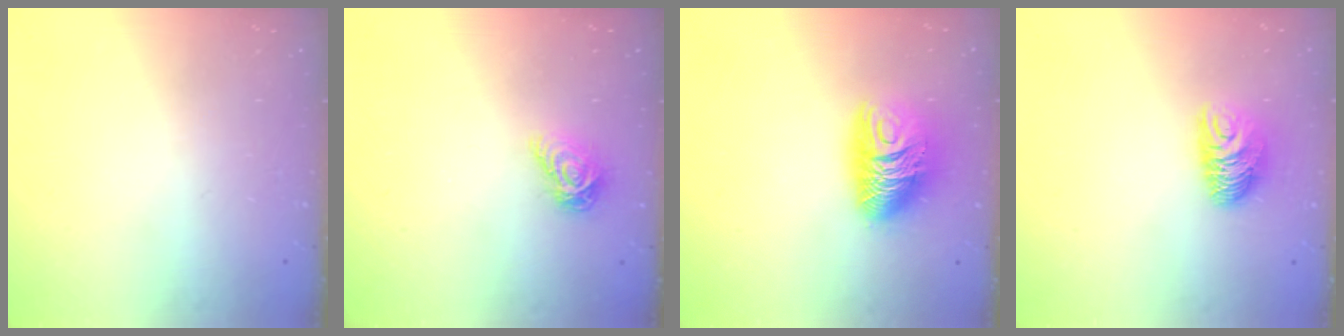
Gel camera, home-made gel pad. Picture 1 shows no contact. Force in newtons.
{"total": 7.3, "press": 7.2, "slide": 0.6}
{"total": 12.0, "press": 12.0, "slide": 0.8}
{"total": 8.6, "press": 8.6, "slide": 0.1}